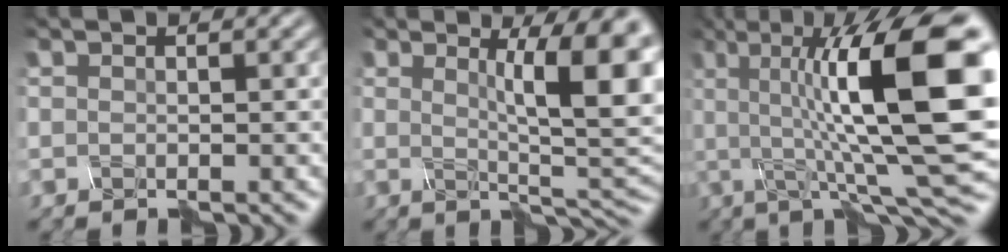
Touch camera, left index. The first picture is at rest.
{"total": 7.8, "force": [1.5, 1.4, 7.5], "torque": [-0.091, -0.002, 0.047]}
{"total": 13.1, "force": [2.0, 2.8, 12.7], "torque": [-0.198, 0.005, 0.055]}